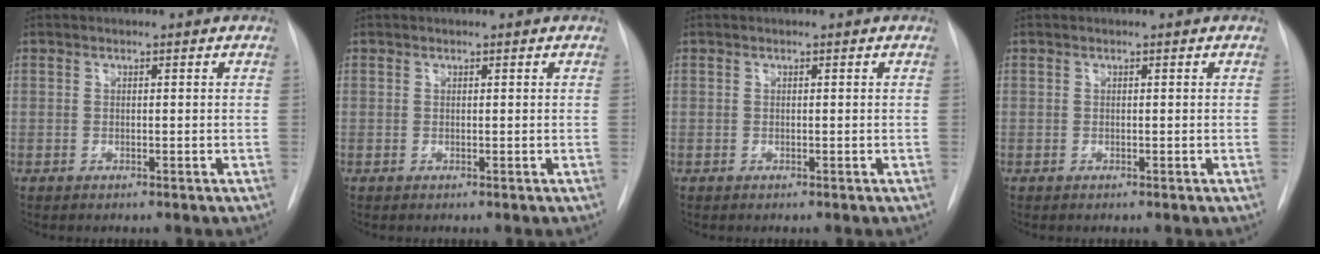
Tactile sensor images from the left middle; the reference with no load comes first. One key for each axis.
{"total": 0.0}
{"total": 0.0}
{"total": 0.0}